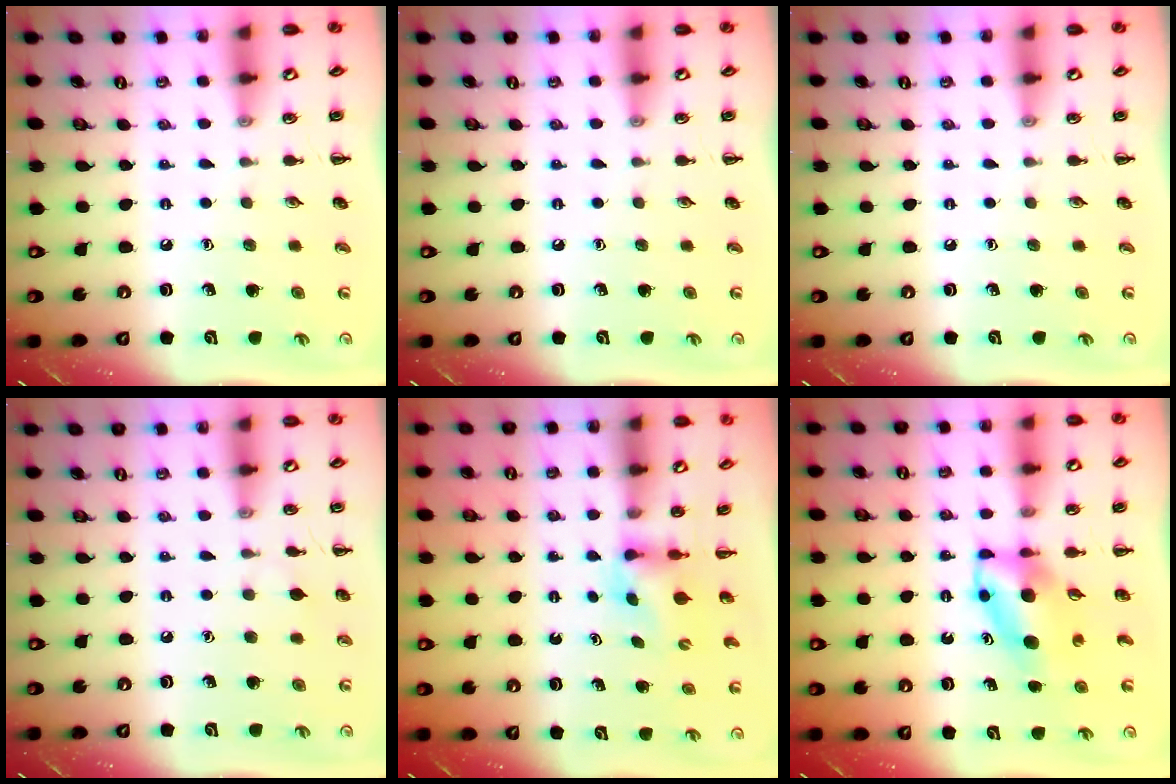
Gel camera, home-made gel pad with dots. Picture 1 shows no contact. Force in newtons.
{"total": 0.0}
{"total": 0.0}
{"total": 5.1, "press": 4.8, "slide": 1.5}
{"total": 2.9, "press": 2.6, "slide": 1.2}
{"total": 6.5, "press": 6.5, "slide": 1.1}